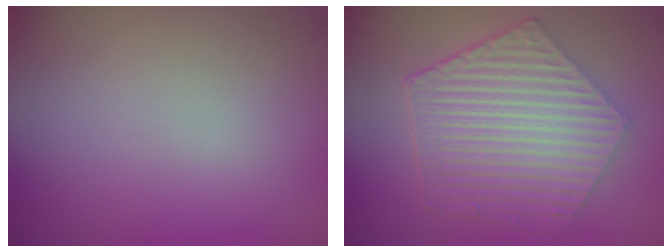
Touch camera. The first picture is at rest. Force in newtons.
{"total": 6.9, "press": 4.9, "slide": 4.8}